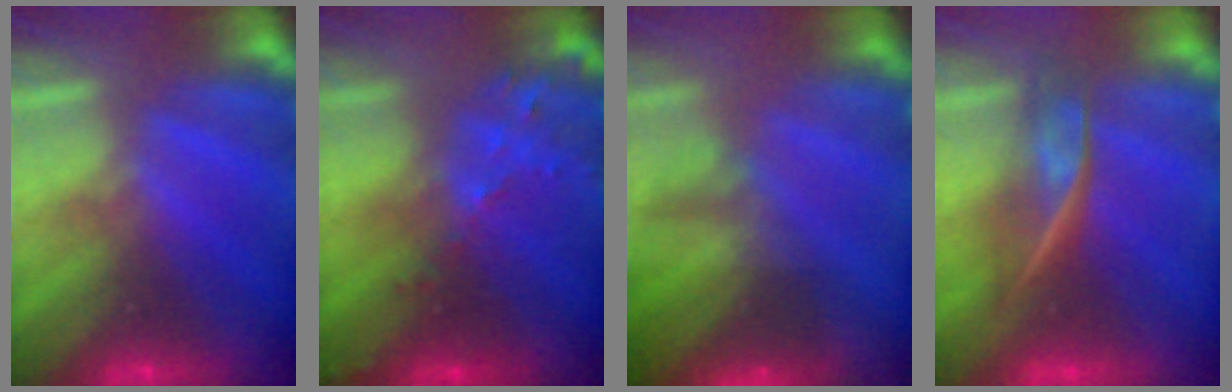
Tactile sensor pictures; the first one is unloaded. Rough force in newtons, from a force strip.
{"total": 7.9}
{"total": 7.1}
{"total": 2.4}